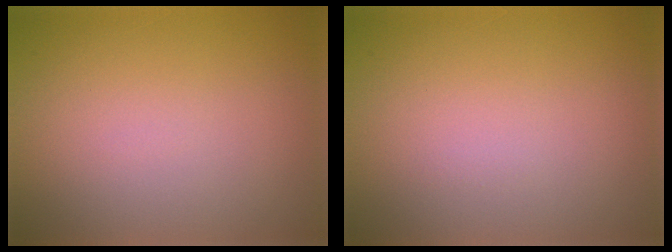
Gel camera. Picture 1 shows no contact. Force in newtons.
{"total": 0.0}